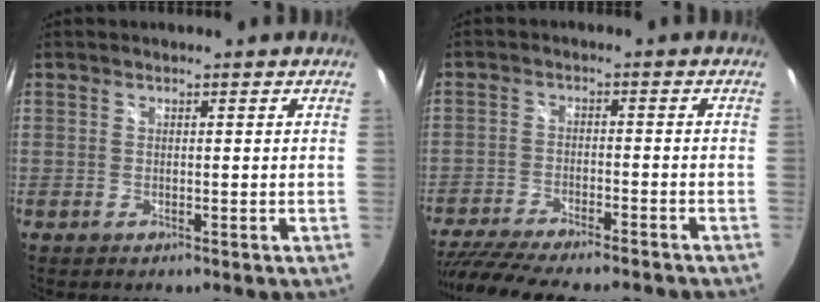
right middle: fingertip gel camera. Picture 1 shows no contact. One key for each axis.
{"total": 17.9, "fx": -15.3, "fy": 3.2, "fz": 8.7, "tx": -0.174, "ty": -0.038, "tz": -0.240}